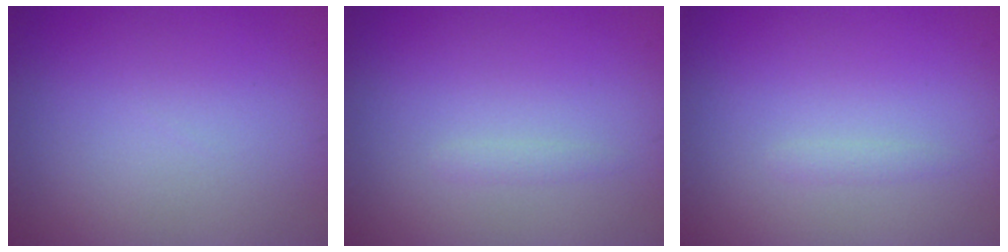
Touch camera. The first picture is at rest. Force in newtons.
{"total": 0.7, "press": 0.7, "slide": 0.0}
{"total": 0.7, "press": 0.7, "slide": 0.0}